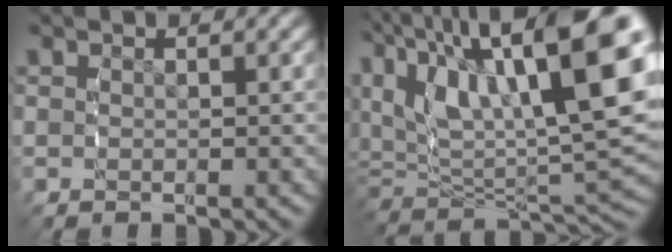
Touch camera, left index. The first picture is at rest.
{"total": 16.7, "force": [4.3, 9.4, 13.1], "torque": [-0.200, 0.004, 0.069]}